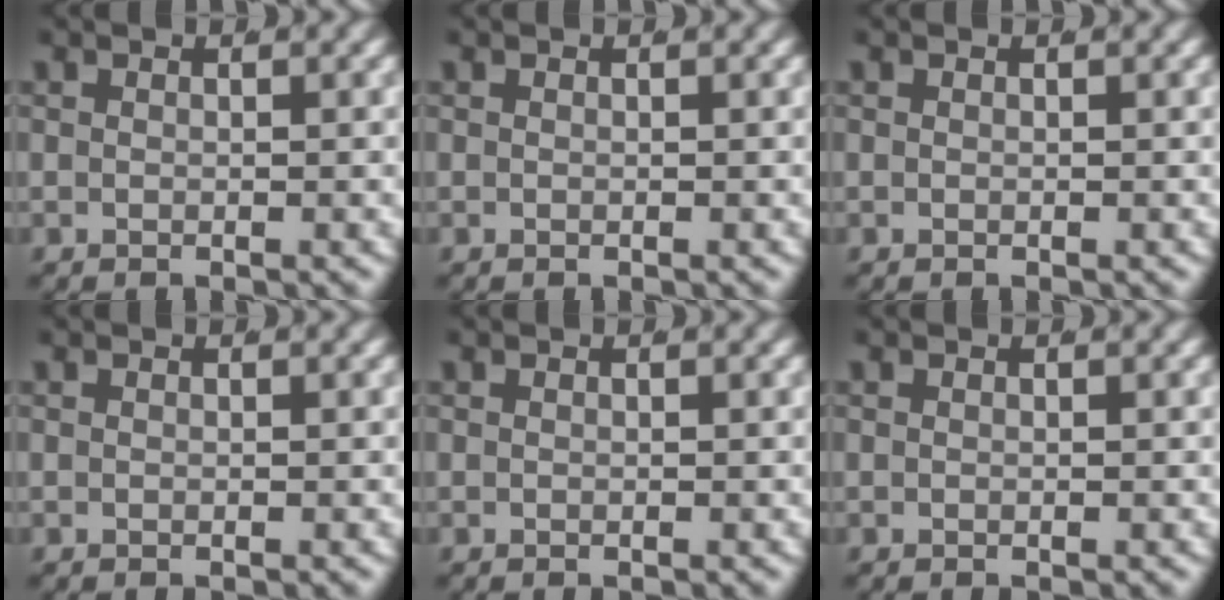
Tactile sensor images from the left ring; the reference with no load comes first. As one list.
[{"total": 0.0}, {"total": 0.0}, {"total": 0.0}, {"total": 0.0}, {"total": 0.0}]